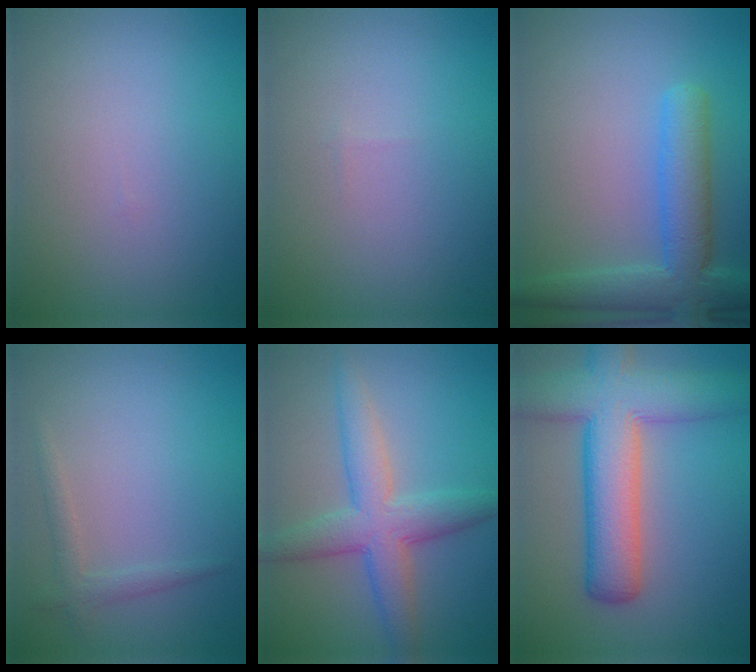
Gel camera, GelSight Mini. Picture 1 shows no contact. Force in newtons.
{"total": 0.0}
{"total": 5.4, "press": 5.4, "slide": 0.3}
{"total": 1.5, "press": 1.5, "slide": 0.1}
{"total": 5.2, "press": 5.2, "slide": 0.1}
{"total": 9.2, "press": 9.2, "slide": 0.5}